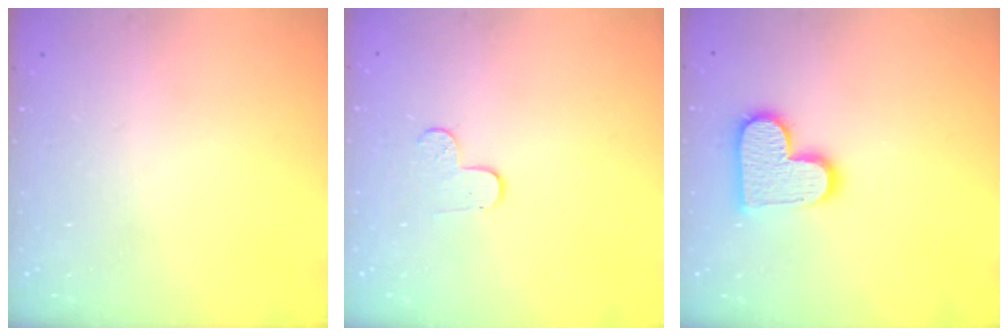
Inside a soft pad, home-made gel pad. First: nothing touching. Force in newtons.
{"total": 3.7, "press": 3.6, "slide": 0.4}
{"total": 13.5, "press": 13.5, "slide": 0.8}